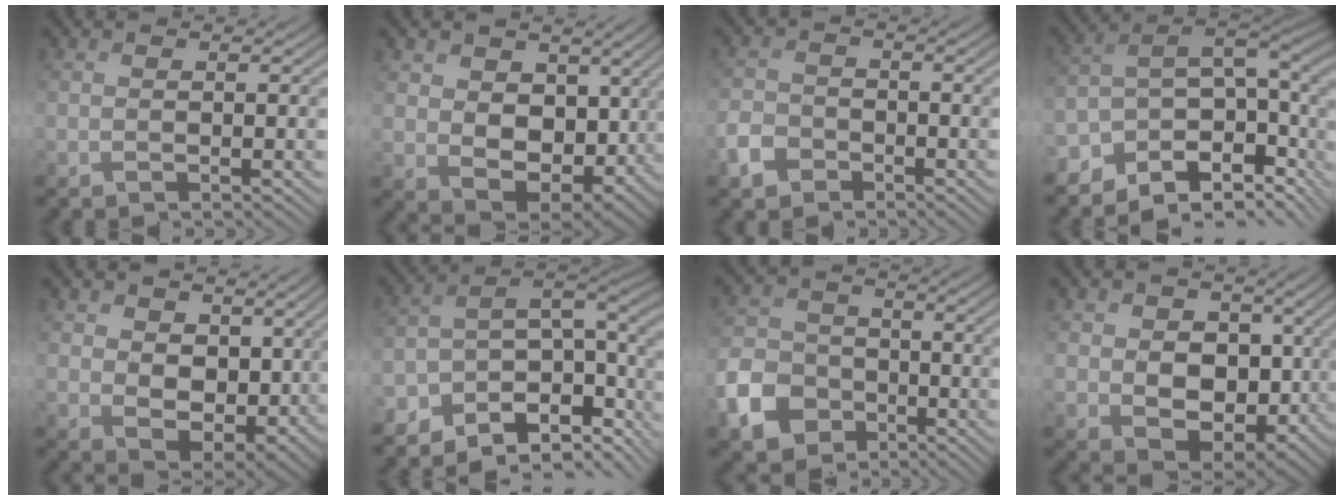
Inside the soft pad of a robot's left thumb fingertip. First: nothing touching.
{"total": 8.9, "force": [1.6, 6.5, 5.9], "torque": [-0.137, -0.017, 0.026]}
{"total": 3.7, "force": [-2.3, 2.6, 1.4], "torque": [-0.037, -0.003, -0.056]}
{"total": 11.3, "force": [-3.7, 5.8, 9.0], "torque": [-0.166, -0.017, -0.056]}
{"total": 8.5, "force": [3.3, 5.8, 5.2], "torque": [-0.131, -0.011, 0.057]}
{"total": 10.6, "force": [-4.6, 4.8, 8.3], "torque": [-0.145, -0.021, -0.064]}
{"total": 8.6, "force": [-4.2, 6.4, 3.8], "torque": [-0.100, -0.014, -0.097]}
{"total": 9.7, "force": [0.6, 7.2, 6.4], "torque": [-0.129, -0.016, 0.009]}